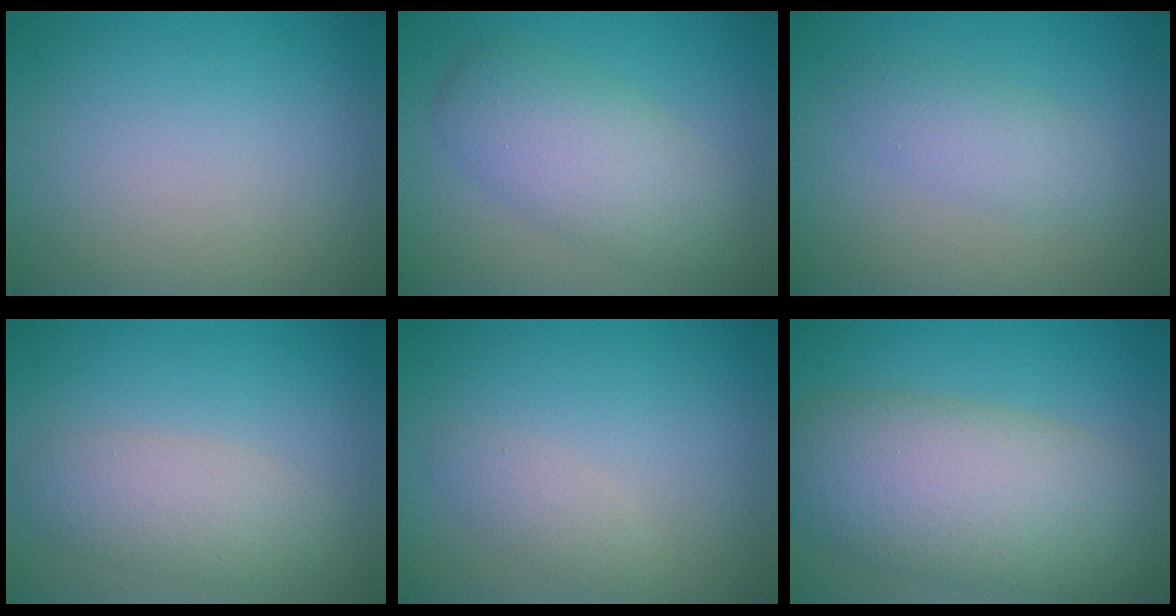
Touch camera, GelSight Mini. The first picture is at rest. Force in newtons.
{"total": 5.4, "press": 5.4, "slide": 0.1}
{"total": 2.3, "press": 2.3, "slide": 0.1}
{"total": 3.7, "press": 3.7, "slide": 0.0}
{"total": 1.6, "press": 1.6, "slide": 0.0}
{"total": 10.0, "press": 9.9, "slide": 0.8}